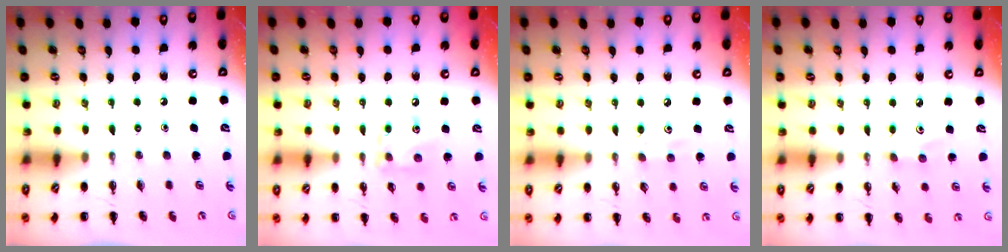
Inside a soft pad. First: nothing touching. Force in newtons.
{"total": 8.3, "press": 8.2, "slide": 0.4}
{"total": 4.6, "press": 4.5, "slide": 1.2}
{"total": 2.5, "press": 2.4, "slide": 0.7}